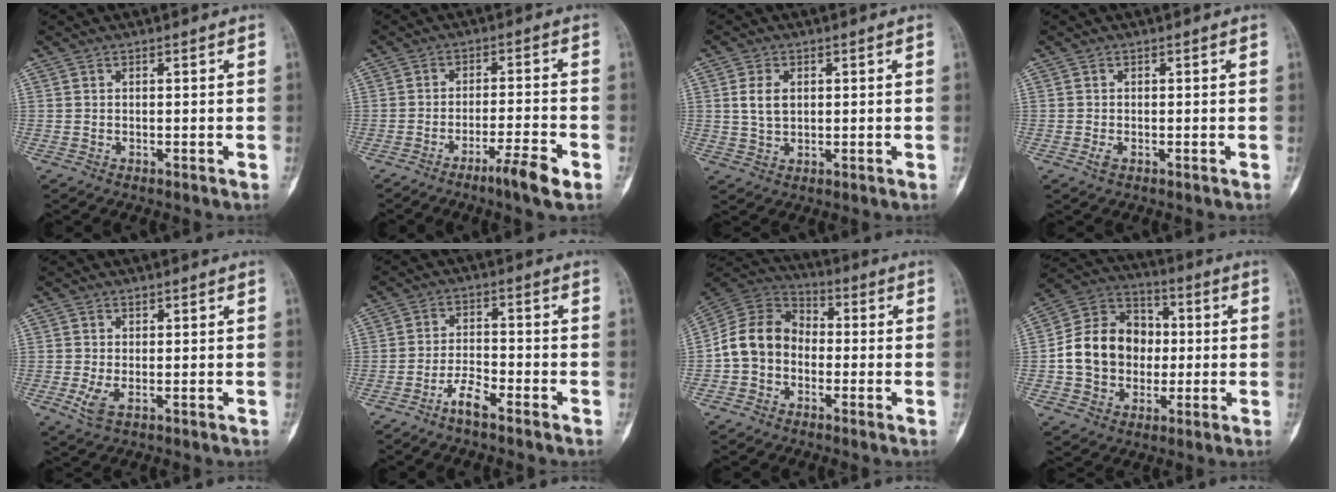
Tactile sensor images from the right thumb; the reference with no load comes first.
{"total": 6.8, "force": [-4.1, 0.4, 5.4], "torque": [-0.096, 0.020, -0.070]}
{"total": 4.4, "force": [1.0, 2.9, 3.2], "torque": [-0.055, -0.003, 0.022]}
{"total": 1.3, "force": [-0.6, 0.7, 0.9], "torque": [-0.019, -0.001, -0.014]}
{"total": 3.2, "force": [-0.3, 1.7, 2.7], "torque": [-0.064, -0.006, -0.002]}
{"total": 4.8, "force": [-3.5, 1.2, 3.1], "torque": [-0.059, 0.023, -0.068]}
{"total": 11.0, "force": [-1.9, 8.9, 6.2], "torque": [-0.101, 0.036, -0.052]}
{"total": 15.7, "force": [-0.6, 12.8, 9.0], "torque": [-0.121, 0.032, -0.014]}